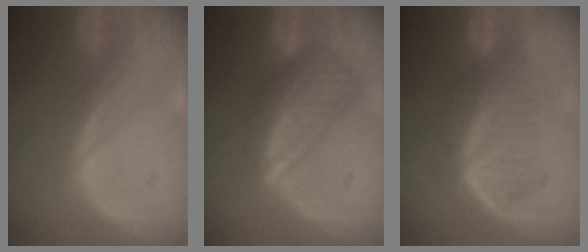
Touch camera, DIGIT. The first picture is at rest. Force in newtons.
{"total": 8.3, "press": 7.5, "slide": 3.6}
{"total": 6.2, "press": 5.8, "slide": 2.4}